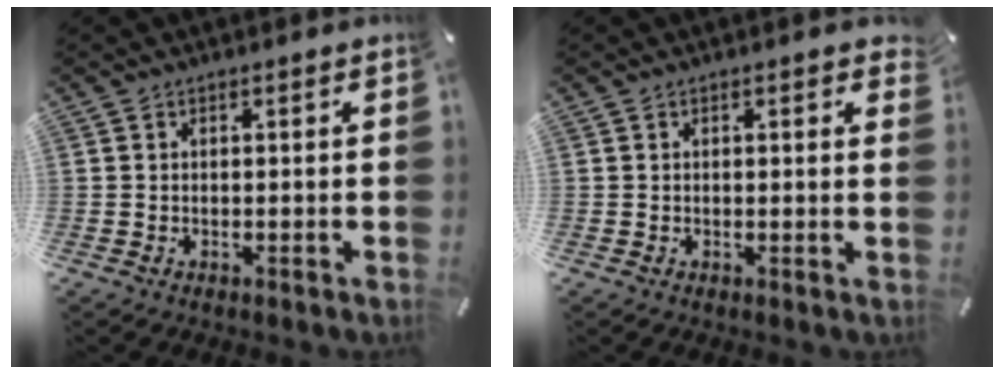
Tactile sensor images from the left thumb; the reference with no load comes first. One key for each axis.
{"total": 0.8, "fx": 0.4, "fy": 0.3, "fz": 0.6, "tx": 0.004, "ty": -0.004, "tz": 0.003}